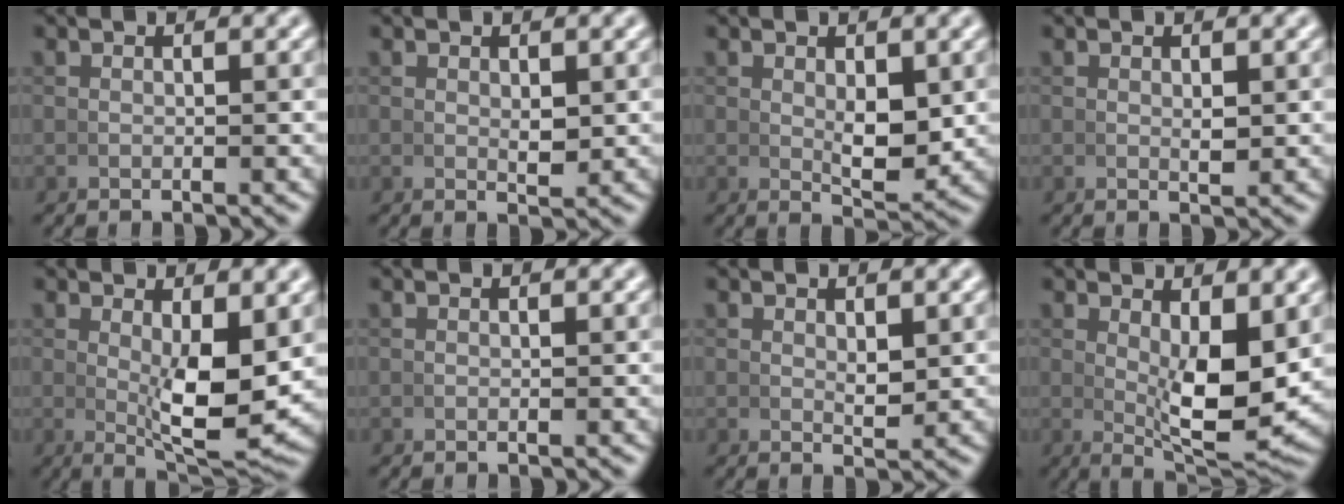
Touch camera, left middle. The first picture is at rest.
{"total": 1.3, "force": [0.4, 0.5, 1.1], "torque": [-0.016, -0.007, 0.012]}
{"total": 3.2, "force": [0.6, 1.2, 2.9], "torque": [-0.045, -0.015, 0.016]}
{"total": 0.9, "force": [0.3, 0.3, 0.8], "torque": [-0.012, -0.004, 0.008]}
{"total": 6.1, "force": [0.8, 1.6, 5.8], "torque": [-0.087, -0.025, 0.021]}
{"total": 0.0}
{"total": 1.4, "force": [0.7, 0.4, 1.1], "torque": [-0.014, -0.006, 0.017]}
{"total": 6.5, "force": [1.4, 1.8, 6.1], "torque": [-0.091, -0.024, 0.029]}